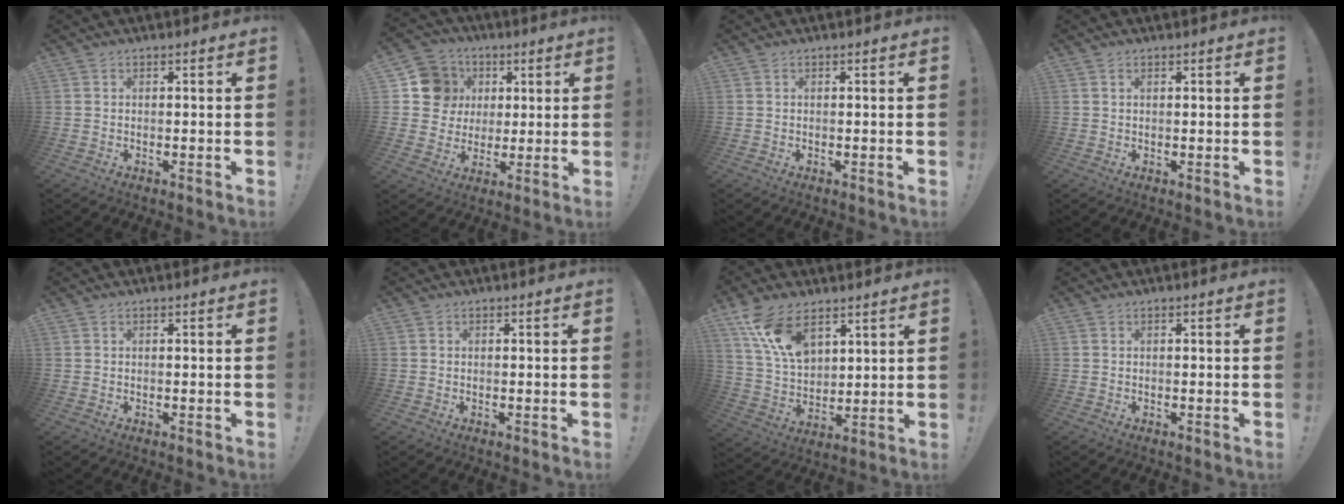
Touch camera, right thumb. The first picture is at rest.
{"total": 13.2, "force": [3.3, 12.1, 4.0], "torque": [-0.042, -0.005, 0.075]}
{"total": 0.0}
{"total": 0.6, "force": [0.4, 0.2, 0.4], "torque": [-0.005, -0.001, 0.008]}
{"total": 0.0}
{"total": 0.0}
{"total": 15.1, "force": [8.9, 8.4, 8.8], "torque": [-0.170, -0.040, 0.172]}
{"total": 0.0}